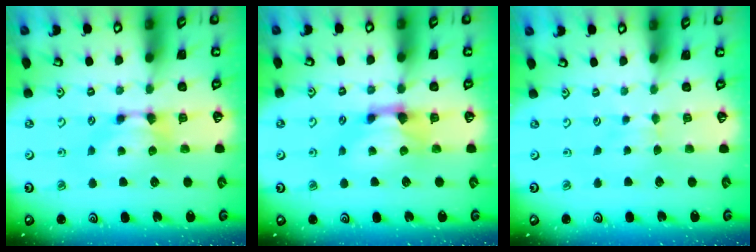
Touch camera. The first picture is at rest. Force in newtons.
{"total": 1.6, "press": 0.9, "slide": 1.3}
{"total": 2.6, "press": 2.5, "slide": 0.2}